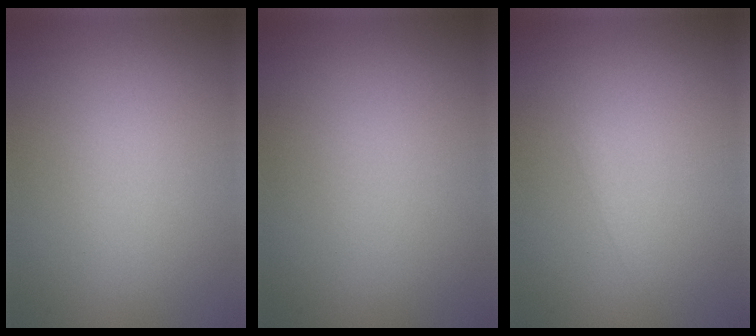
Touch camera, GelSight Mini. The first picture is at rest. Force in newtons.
{"total": 0.0}
{"total": 0.6, "press": 0.6, "slide": 0.0}